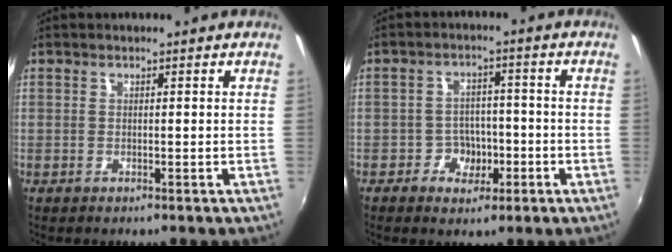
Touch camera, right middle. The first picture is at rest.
{"total": 9.7, "force": [-4.7, 6.8, 5.1], "torque": [-0.105, 0.018, -0.077]}